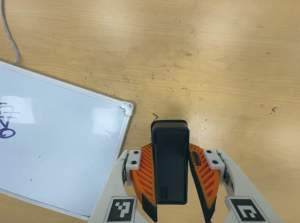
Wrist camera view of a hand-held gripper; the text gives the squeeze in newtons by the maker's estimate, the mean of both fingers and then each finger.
{"total": 5.8, "left": 4.8, "right": 6.8}